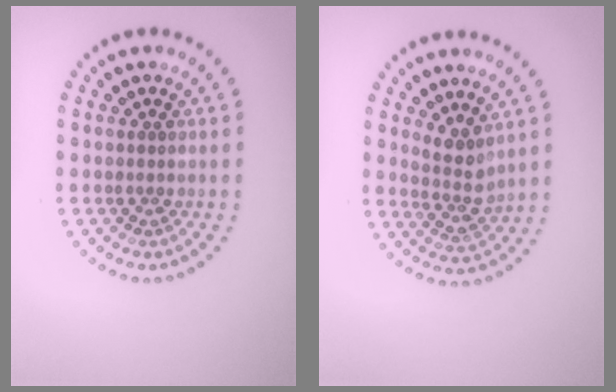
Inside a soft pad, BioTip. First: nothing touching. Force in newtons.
{"total": 2.5, "press": 2.0, "slide": 1.5}